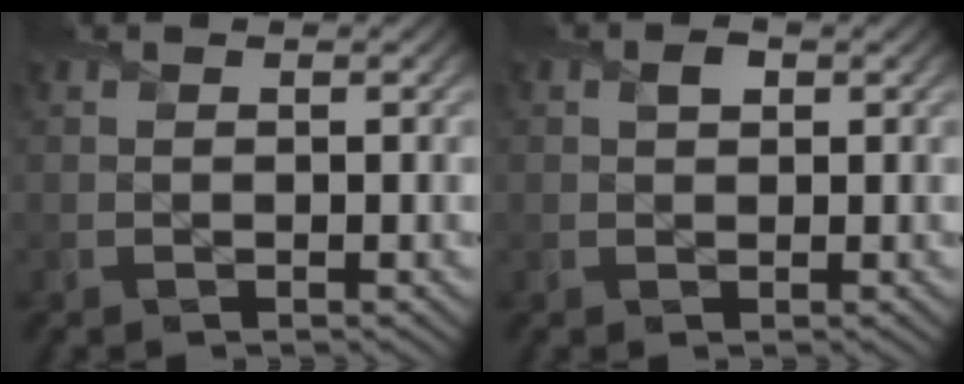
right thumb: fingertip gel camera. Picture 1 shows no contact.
{"total": 1.5, "force": [0.6, 1.1, 0.8], "torque": [-0.015, 0.002, 0.007]}